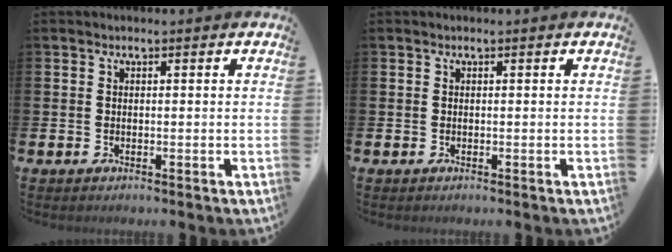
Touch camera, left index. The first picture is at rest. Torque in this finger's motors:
{"motor_torque": [0.00, 0.00, 0.03, 0.00]}